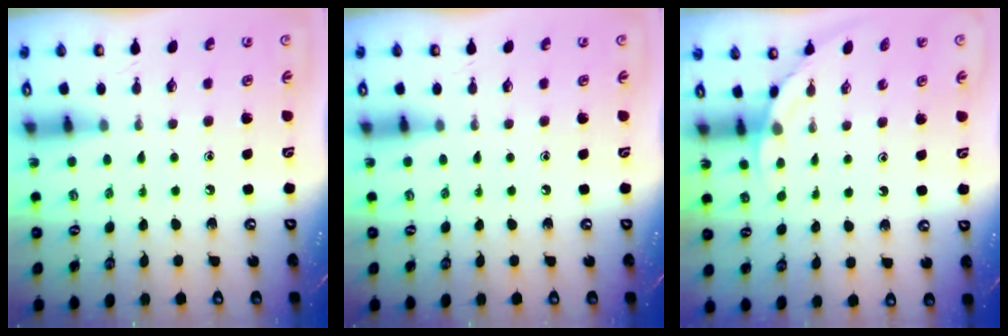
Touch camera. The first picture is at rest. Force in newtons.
{"total": 0.0}
{"total": 2.6, "press": 2.6, "slide": 0.1}